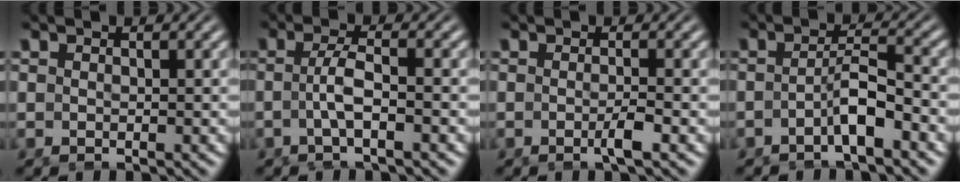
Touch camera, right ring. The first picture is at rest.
{"total": 2.8, "force": [-1.0, -0.1, 2.6], "torque": [-0.054, -0.007, -0.014]}
{"total": 1.5, "force": [-0.8, -0.4, 1.1], "torque": [-0.015, 0.000, -0.017]}
{"total": 2.8, "force": [-1.8, -0.2, 2.1], "torque": [-0.029, -0.008, -0.027]}